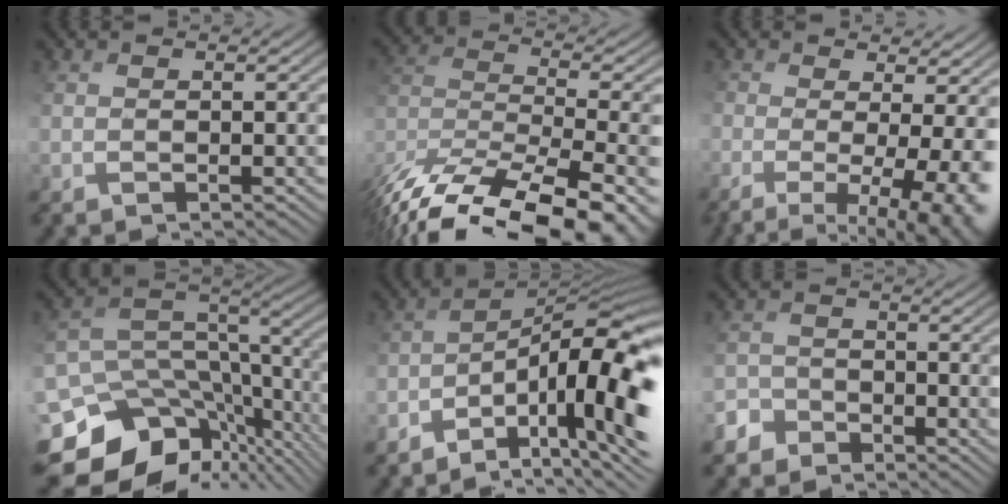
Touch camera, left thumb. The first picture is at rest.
{"total": 17.0, "force": [-13.8, 5.6, 8.1], "torque": [-0.180, -0.028, -0.191]}
{"total": 10.9, "force": [-2.8, 4.6, 9.5], "torque": [-0.162, -0.028, -0.008]}
{"total": 12.8, "force": [-5.2, 9.2, 7.1], "torque": [-0.196, -0.023, -0.053]}
{"total": 13.7, "force": [-5.9, 5.6, 11.0], "torque": [-0.170, 0.001, -0.087]}
{"total": 2.9, "force": [-2.5, 1.1, -0.9], "torque": [0.008, 0.000, -0.052]}